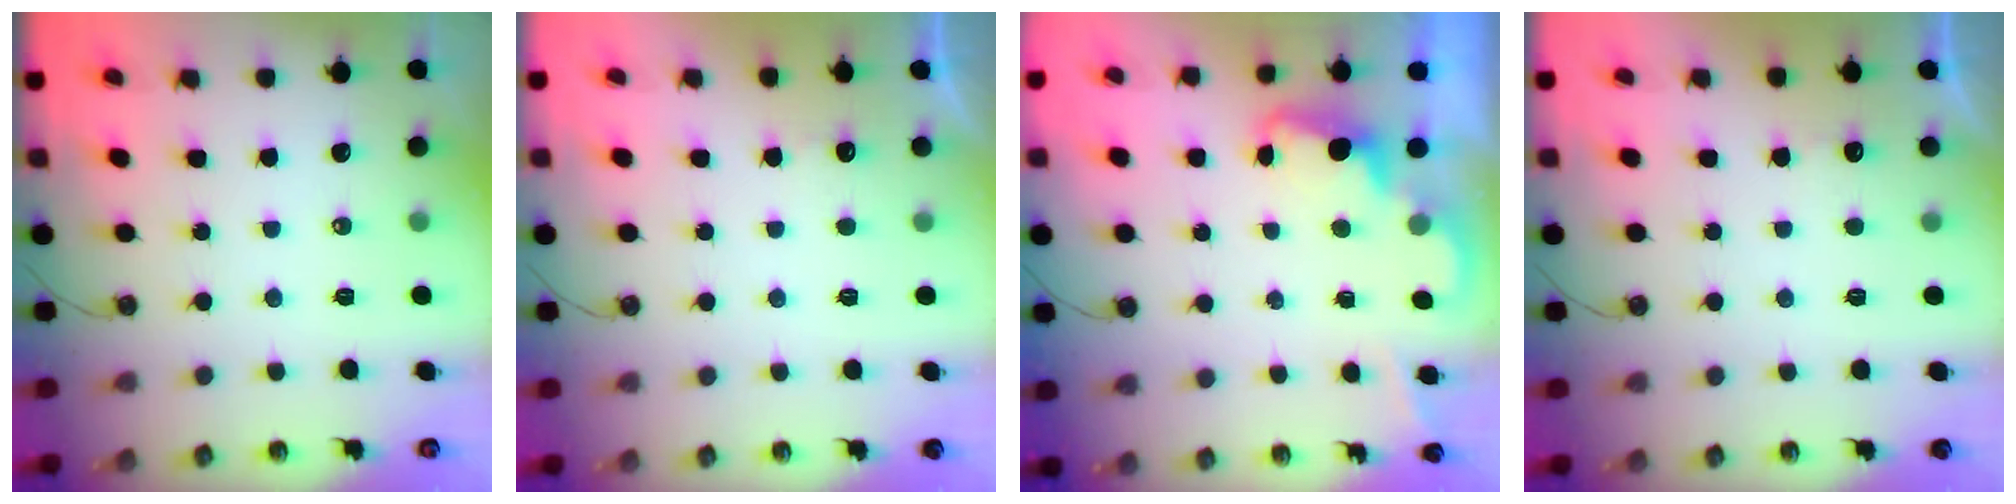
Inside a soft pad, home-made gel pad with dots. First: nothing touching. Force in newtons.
{"total": 1.2, "press": 1.0, "slide": 0.7}
{"total": 2.3, "press": 2.3, "slide": 0.5}
{"total": 1.2, "press": 1.0, "slide": 0.7}